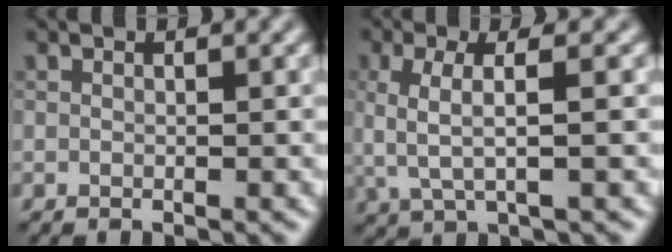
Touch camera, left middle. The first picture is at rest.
{"total": 3.6, "force": [0.2, 1.1, 3.5], "torque": [-0.070, 0.000, 0.004]}